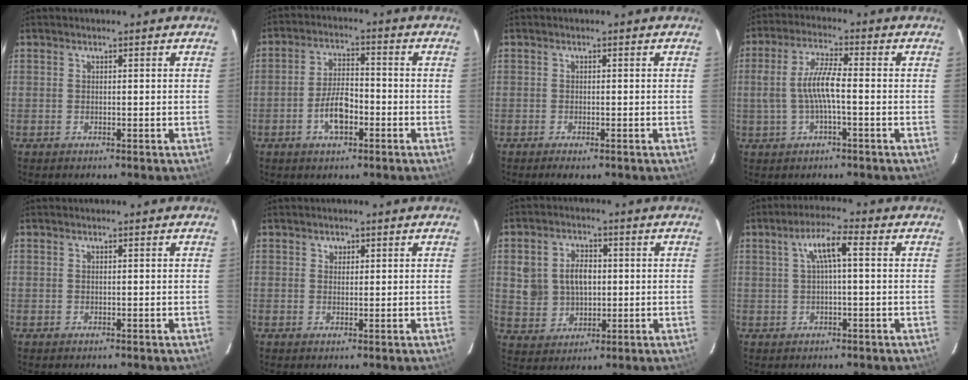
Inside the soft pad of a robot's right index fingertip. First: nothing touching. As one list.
[{"total": 7.0, "force": [-2.9, 3.2, 5.6], "torque": [-0.112, 0.008, -0.049]}, {"total": 1.6, "force": [-1.2, 0.4, 1.0], "torque": [-0.018, -0.006, -0.020]}, {"total": 7.3, "force": [-1.1, 1.5, 7.1], "torque": [-0.144, 0.006, -0.016]}, {"total": 0.0}, {"total": 1.3, "force": [0.6, 1.2, 0.2], "torque": [0.001, 0.006, 0.008]}, {"total": 8.7, "force": [1.1, 7.1, 5.0], "torque": [-0.106, 0.019, 0.033]}, {"total": 5.4, "force": [1.0, 0.8, 5.3], "torque": [-0.099, 0.012, 0.021]}]